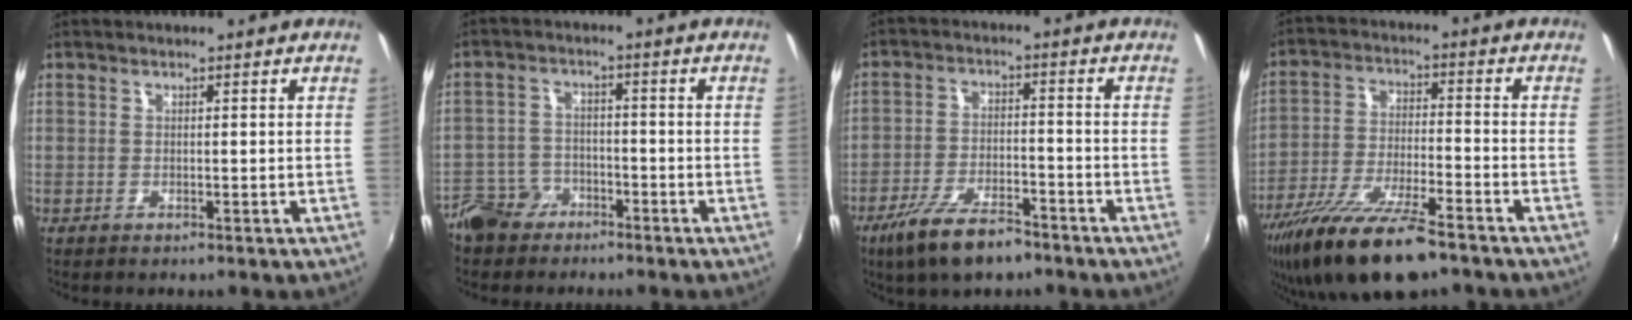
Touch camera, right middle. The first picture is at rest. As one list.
[{"total": 8.0, "force": [-5.6, 5.4, 1.8], "torque": [-0.056, 0.019, -0.101]}, {"total": 10.9, "force": [-7.9, 3.6, 6.6], "torque": [-0.149, -0.020, -0.139]}, {"total": 17.6, "force": [-12.9, 4.3, 11.2], "torque": [-0.225, -0.043, -0.230]}]